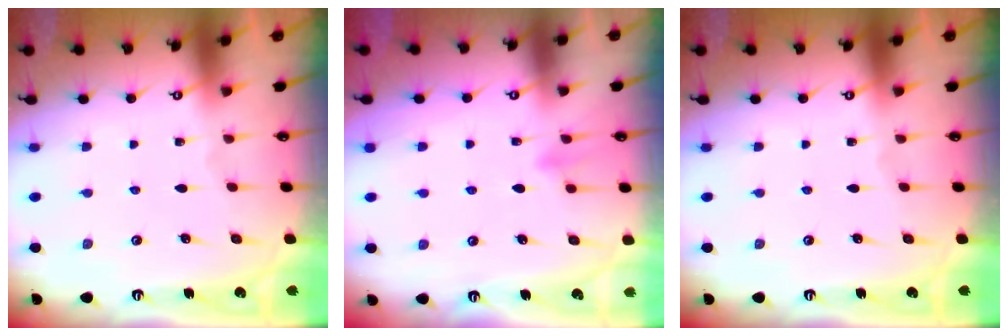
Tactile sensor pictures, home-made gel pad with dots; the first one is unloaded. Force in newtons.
{"total": 6.3, "press": 6.2, "slide": 1.3}
{"total": 0.0}